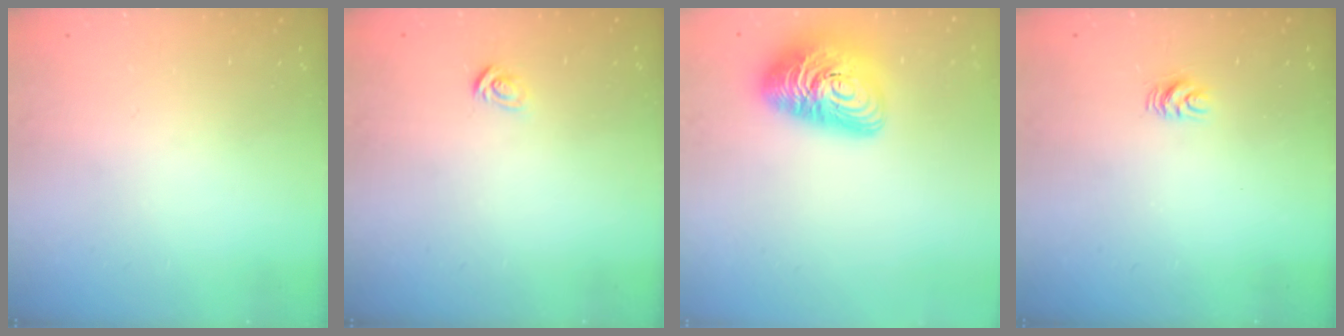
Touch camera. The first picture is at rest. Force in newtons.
{"total": 3.2, "press": 3.2, "slide": 0.3}
{"total": 15.1, "press": 15.1, "slide": 1.1}
{"total": 5.1, "press": 5.1, "slide": 0.5}